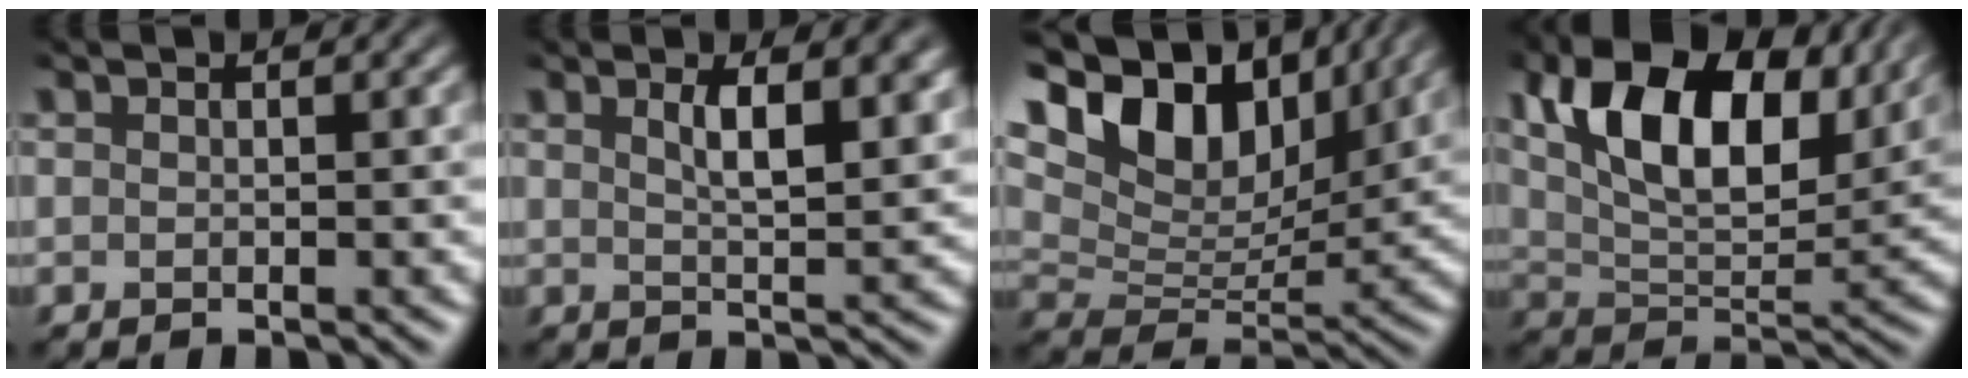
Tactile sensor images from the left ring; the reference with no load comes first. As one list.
[{"total": 4.5, "force": [1.8, 1.4, 3.9], "torque": [-0.056, 0.001, 0.029]}, {"total": 13.8, "force": [7.5, 7.5, 8.8], "torque": [-0.161, 0.027, 0.124]}, {"total": 12.6, "force": [6.3, 6.5, 8.7], "torque": [-0.150, 0.003, 0.119]}]